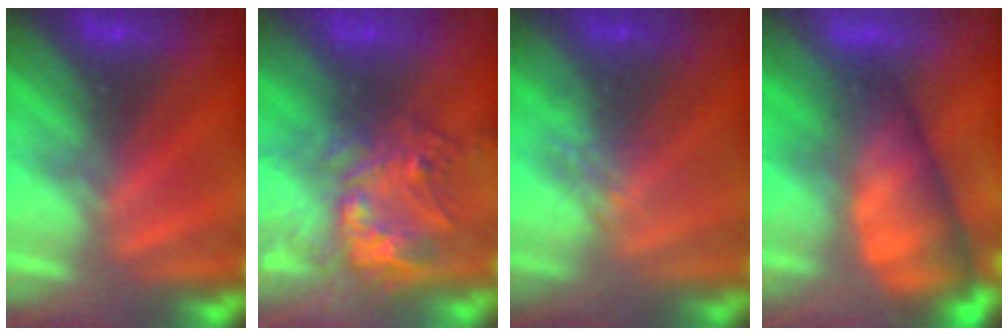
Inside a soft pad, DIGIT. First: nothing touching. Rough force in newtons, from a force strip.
{"total": 7.7}
{"total": 1.6}
{"total": 7.1}